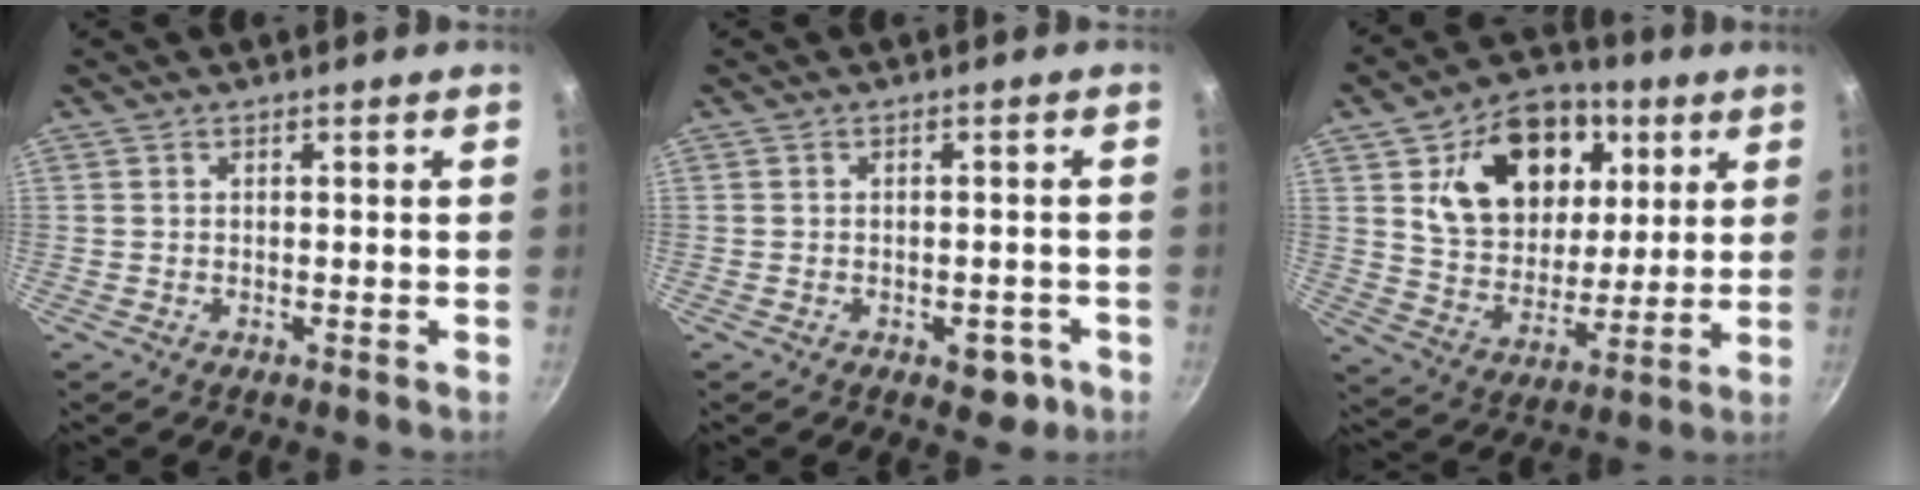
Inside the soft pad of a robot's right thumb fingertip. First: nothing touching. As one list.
[{"total": 4.4, "force": [-1.9, 2.7, 3.0], "torque": [-0.016, 0.016, -0.014]}, {"total": 20.4, "force": [7.1, 14.6, 12.3], "torque": [-0.162, -0.019, 0.117]}]